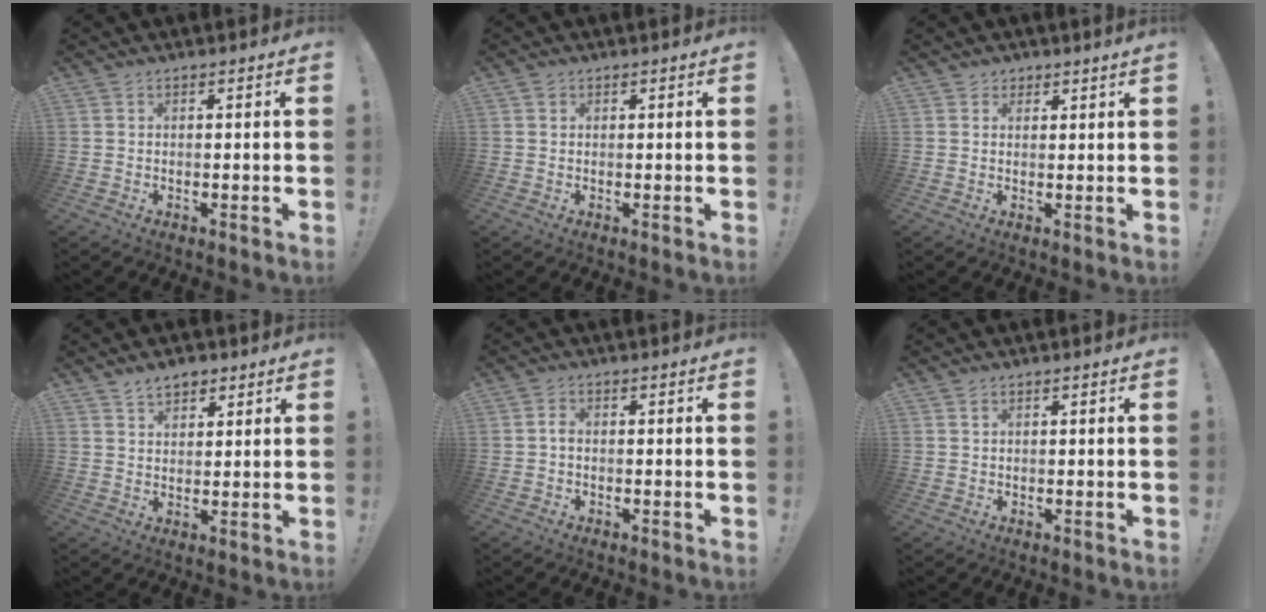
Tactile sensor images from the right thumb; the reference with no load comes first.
{"total": 0.7, "force": [0.4, 0.6, 0.1], "torque": [0.006, -0.002, 0.006]}
{"total": 1.7, "force": [1.6, 0.6, 0.2], "torque": [0.000, -0.010, 0.029]}
{"total": 5.2, "force": [3.8, 3.2, 1.6], "torque": [-0.015, -0.019, 0.068]}
{"total": 1.6, "force": [-0.6, 1.1, 1.0], "torque": [-0.026, 0.008, -0.011]}
{"total": 1.0, "force": [0.5, 0.9, 0.2], "torque": [-0.002, 0.001, 0.008]}